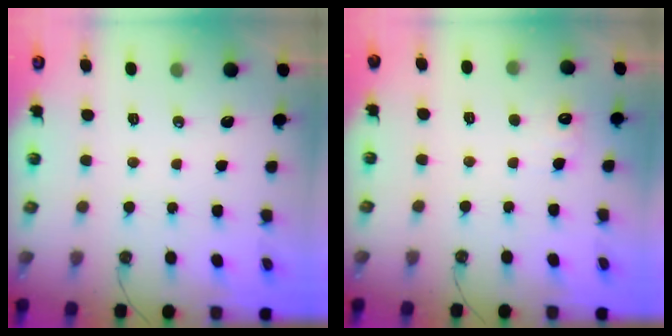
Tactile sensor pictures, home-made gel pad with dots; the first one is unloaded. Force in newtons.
{"total": 5.2, "press": 5.0, "slide": 1.3}